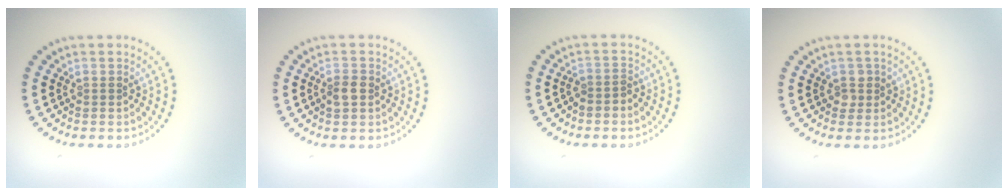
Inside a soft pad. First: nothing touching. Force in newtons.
{"total": 1.6, "press": 1.6, "slide": 0.3}
{"total": 1.3, "press": 1.1, "slide": 0.7}
{"total": 1.1, "press": 1.1, "slide": 0.3}